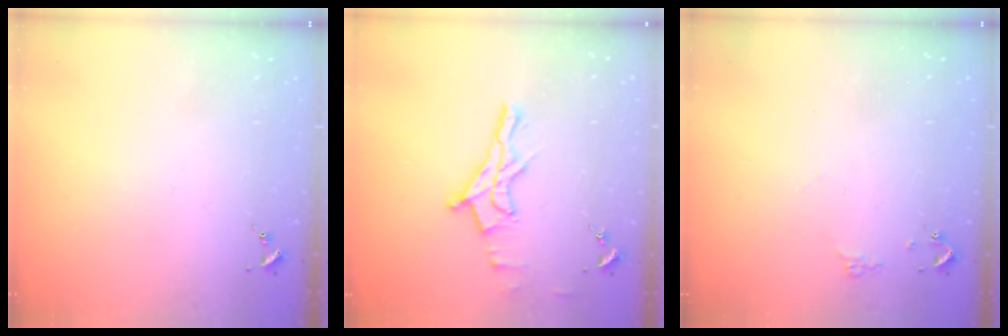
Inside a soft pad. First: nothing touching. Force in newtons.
{"total": 11.1, "press": 11.1, "slide": 0.5}
{"total": 4.4, "press": 4.4, "slide": 0.5}